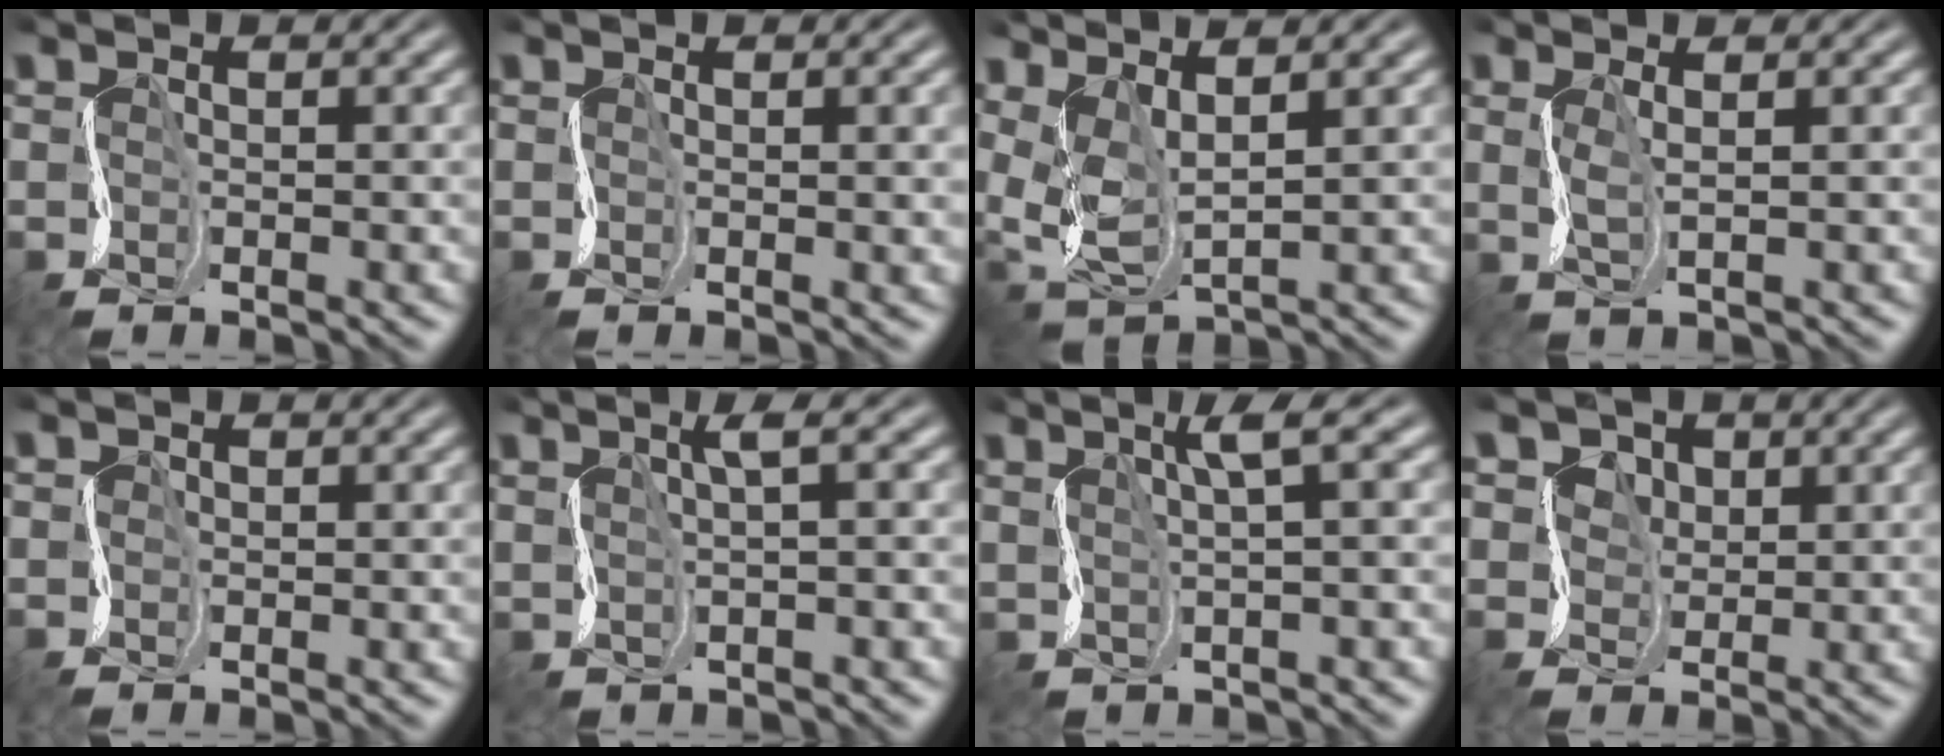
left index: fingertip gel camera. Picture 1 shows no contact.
{"total": 3.0, "force": [0.4, 1.2, 2.7], "torque": [-0.028, 0.001, 0.007]}
{"total": 5.4, "force": [2.6, 2.3, 4.1], "torque": [-0.106, 0.005, 0.064]}
{"total": 1.2, "force": [0.8, 0.3, 0.9], "torque": [-0.022, 0.005, 0.017]}
{"total": 0.6, "force": [0.1, 0.6, 0.0], "torque": [0.006, -0.001, 0.006]}
{"total": 1.7, "force": [1.2, 0.3, 1.2], "torque": [-0.016, 0.014, 0.023]}
{"total": 2.6, "force": [1.7, 0.4, 2.0], "torque": [-0.026, 0.014, 0.033]}
{"total": 5.6, "force": [3.5, 3.8, 2.2], "torque": [-0.039, 0.016, 0.036]}